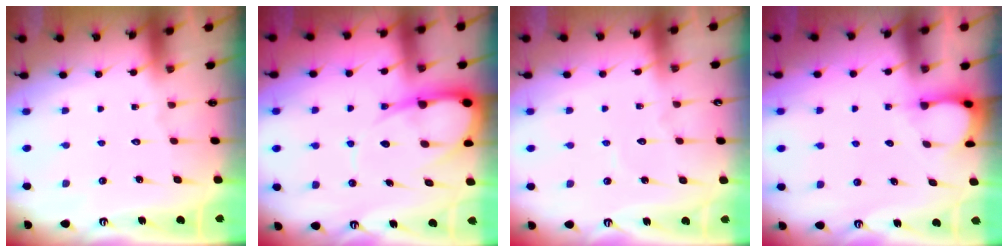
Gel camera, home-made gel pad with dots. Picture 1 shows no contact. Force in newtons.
{"total": 10.7, "press": 10.6, "slide": 1.2}
{"total": 3.9, "press": 3.9, "slide": 0.3}
{"total": 3.0, "press": 3.0, "slide": 0.3}